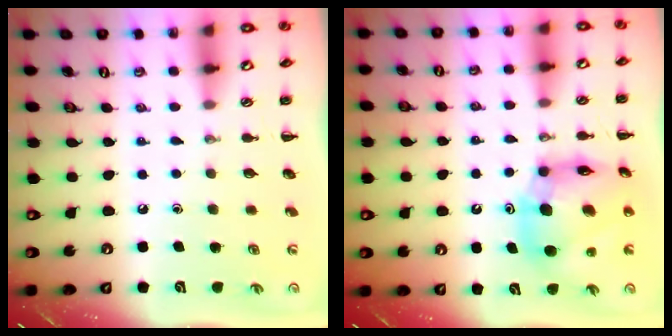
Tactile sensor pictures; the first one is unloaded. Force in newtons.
{"total": 12.7, "press": 12.2, "slide": 3.4}